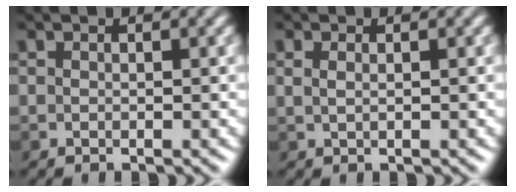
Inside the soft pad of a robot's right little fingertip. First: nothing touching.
{"total": 1.1, "force": [0.4, 0.6, 0.7], "torque": [-0.015, -0.005, 0.008]}